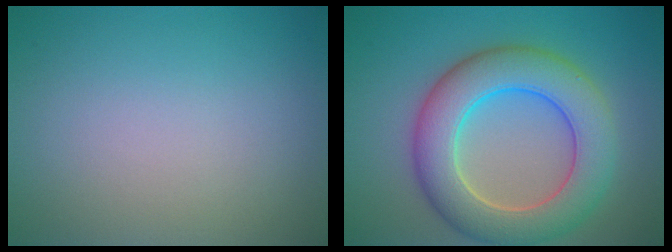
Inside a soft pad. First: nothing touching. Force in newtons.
{"total": 8.4, "press": 8.4, "slide": 0.3}